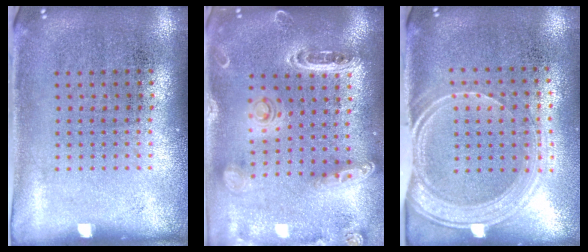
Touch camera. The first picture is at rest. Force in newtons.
{"total": 1.5, "press": 1.5, "slide": 0.1}
{"total": 1.9, "press": 1.7, "slide": 0.9}